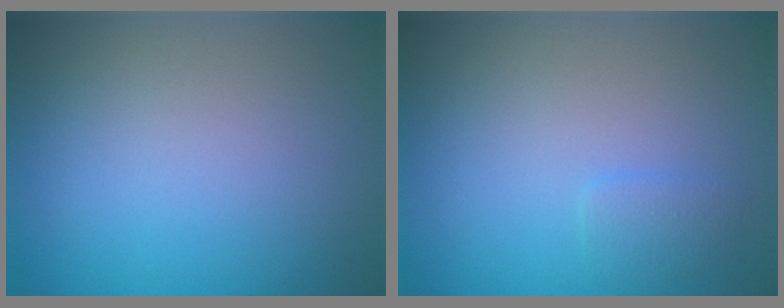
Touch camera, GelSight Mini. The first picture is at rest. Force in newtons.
{"total": 1.0, "press": 1.0, "slide": 0.0}